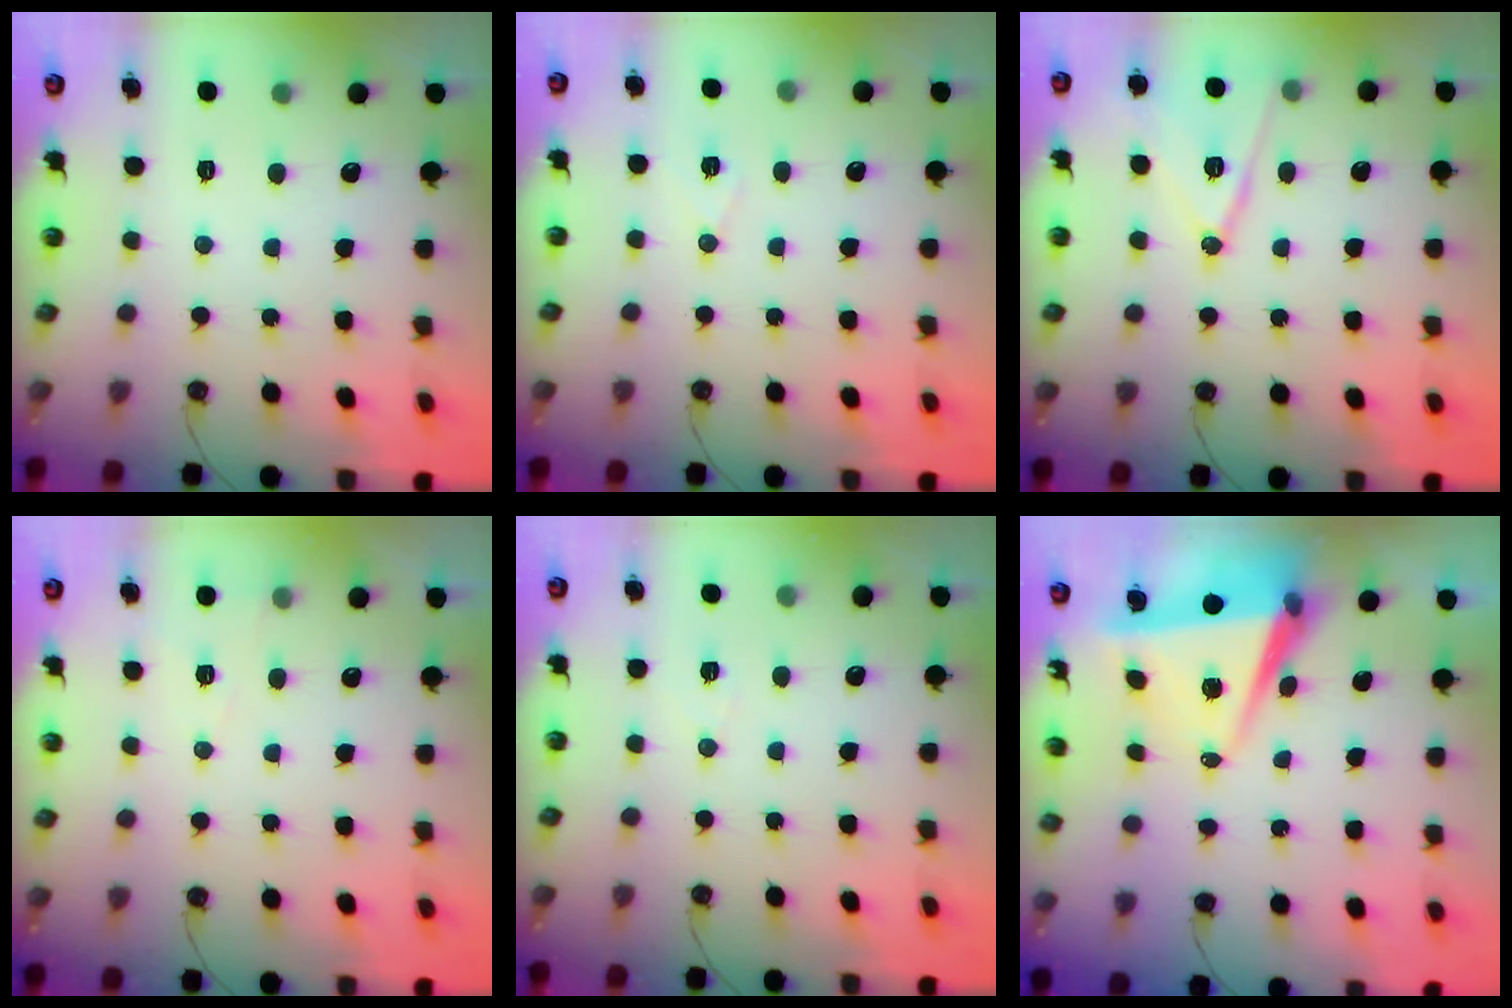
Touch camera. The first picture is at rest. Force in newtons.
{"total": 6.5, "press": 4.8, "slide": 4.4}
{"total": 12.1, "press": 11.6, "slide": 3.4}
{"total": 5.7, "press": 4.1, "slide": 4.0}
{"total": 5.9, "press": 5.7, "slide": 1.5}
{"total": 7.0, "press": 5.4, "slide": 4.4}